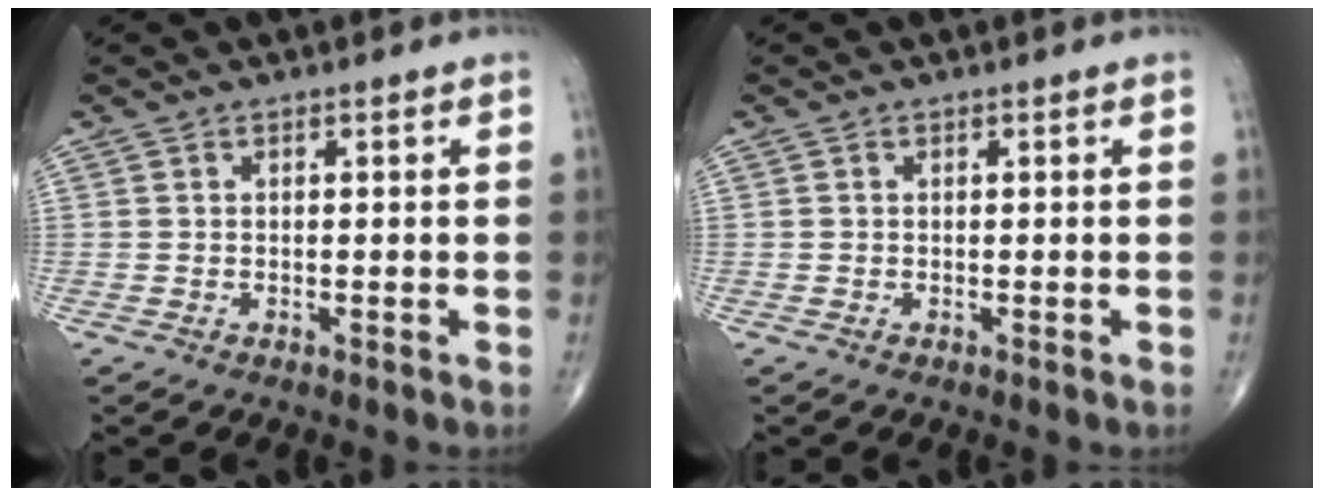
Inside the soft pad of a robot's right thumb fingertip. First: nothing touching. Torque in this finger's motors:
{"motor_torque": [0.00, 0.13, 0.22, 0.17, -0.01]}